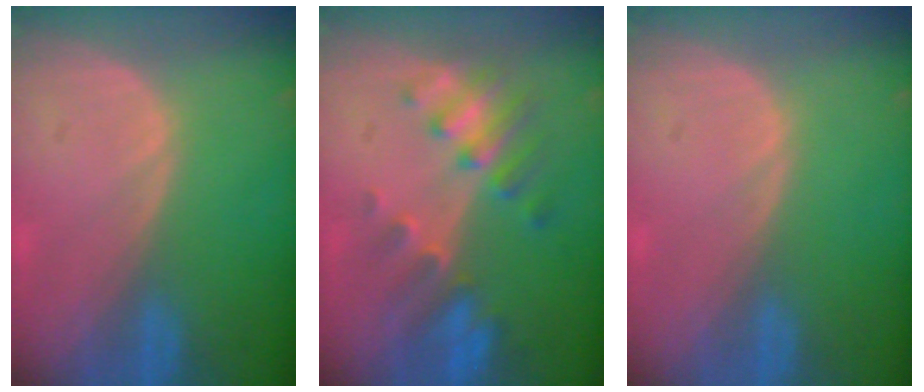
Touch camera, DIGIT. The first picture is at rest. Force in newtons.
{"total": 7.9, "press": 6.9, "slide": 3.7}
{"total": 0.0}